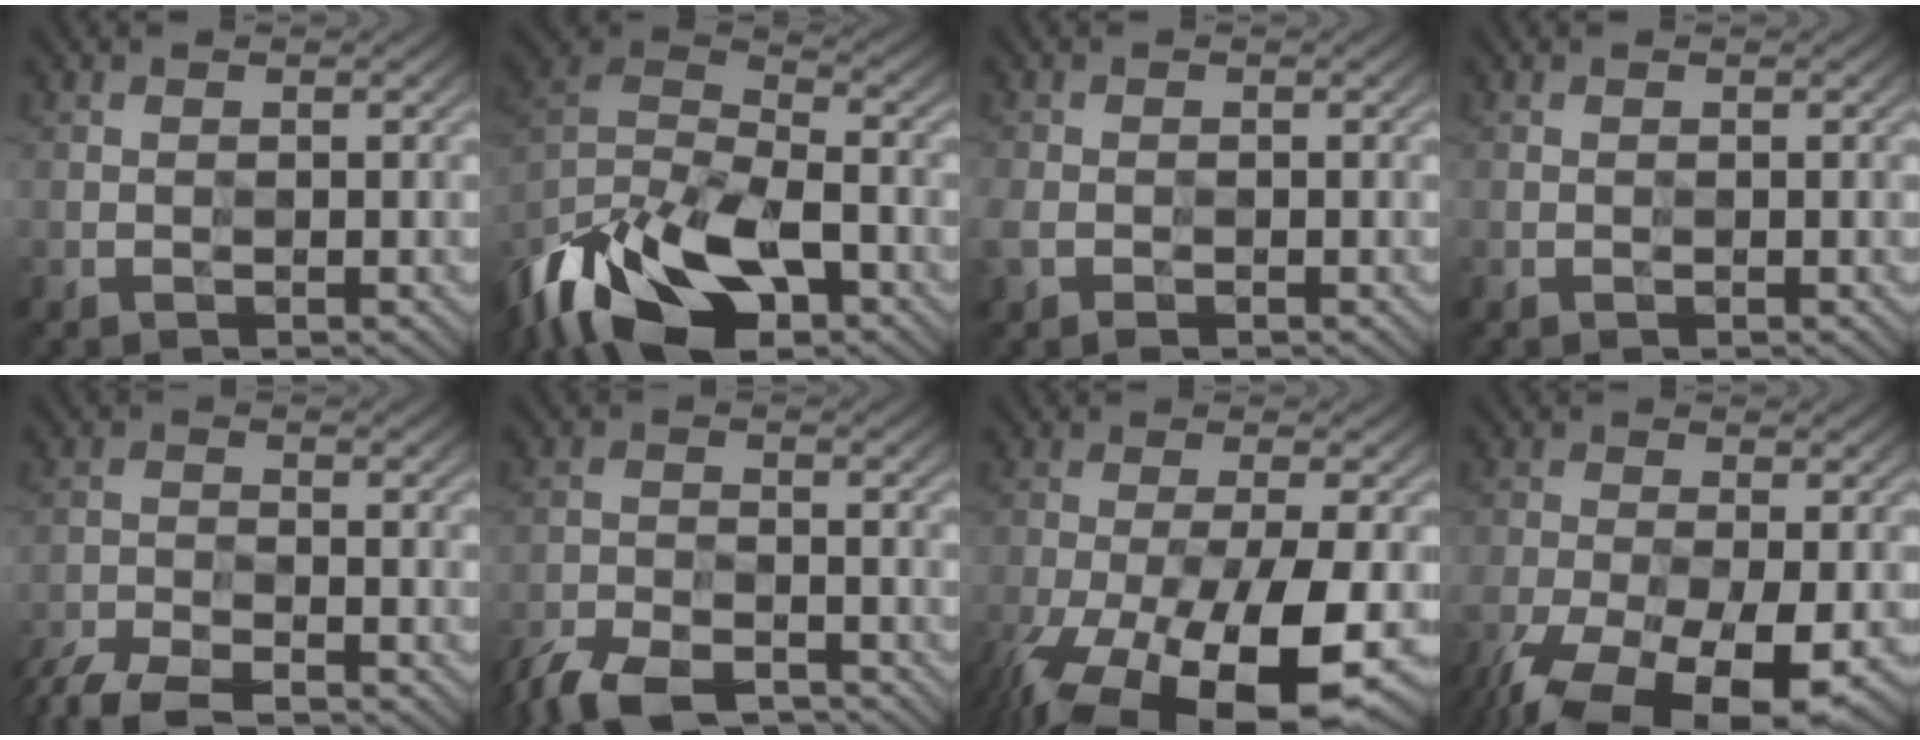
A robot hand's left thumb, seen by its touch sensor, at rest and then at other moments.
{"total": 16.0, "force": [-10.3, 6.9, 10.2], "torque": [-0.240, -0.012, -0.191]}
{"total": 4.4, "force": [-1.7, 3.0, 2.7], "torque": [-0.074, -0.013, -0.036]}
{"total": 0.0}
{"total": 6.2, "force": [-5.7, 1.2, 2.2], "torque": [-0.043, -0.012, -0.109]}
{"total": 5.9, "force": [-5.5, 1.3, 1.9], "torque": [-0.041, -0.010, -0.111]}
{"total": 15.7, "force": [-9.6, 4.2, 11.6], "torque": [-0.237, -0.044, -0.148]}
{"total": 14.3, "force": [-9.5, 5.5, 9.1], "torque": [-0.193, -0.053, -0.140]}